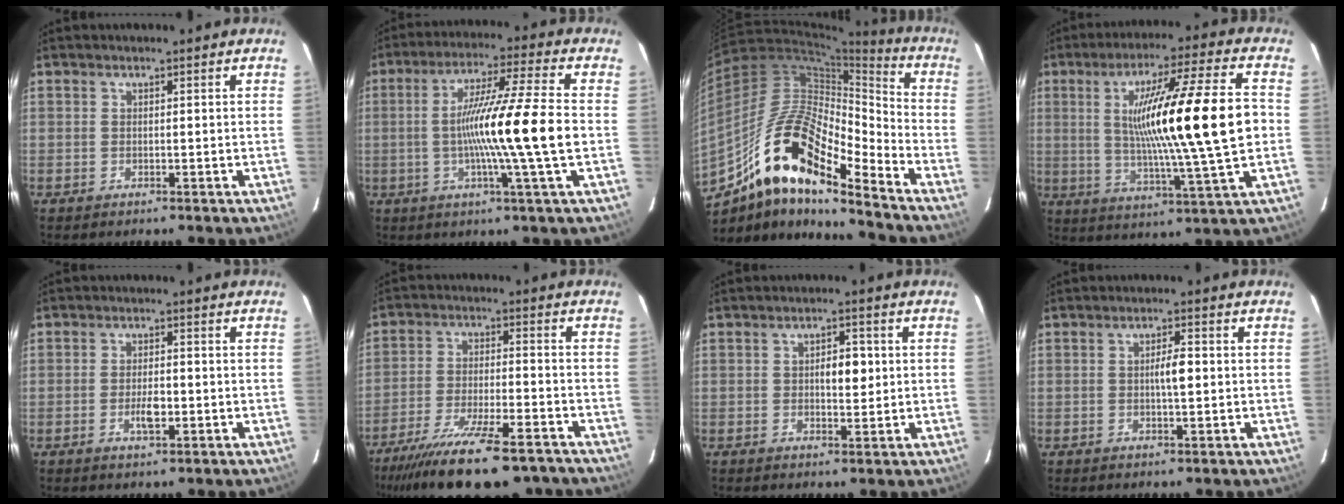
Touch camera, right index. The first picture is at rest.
{"total": 14.3, "force": [-1.6, -2.0, 14.1], "torque": [-0.246, -0.008, -0.034]}
{"total": 17.2, "force": [-10.4, 4.9, 12.8], "torque": [-0.240, 0.036, -0.176]}
{"total": 19.8, "force": [1.3, -0.5, 19.7], "torque": [-0.327, 0.002, 0.015]}
{"total": 3.2, "force": [-1.0, 0.9, 2.9], "torque": [-0.056, 0.001, -0.015]}
{"total": 18.1, "force": [-14.1, 3.0, 10.9], "torque": [-0.158, -0.023, -0.224]}
{"total": 4.0, "force": [0.4, 1.7, 3.5], "torque": [-0.054, 0.005, 0.008]}
{"total": 3.0, "force": [0.0, 0.5, 2.9], "torque": [-0.050, 0.002, -0.001]}